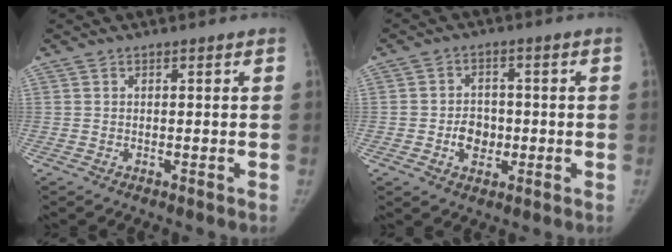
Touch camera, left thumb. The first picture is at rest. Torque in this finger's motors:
{"motor_torque": [-0.04, 0.06, 0.35, 0.15, 0.01]}